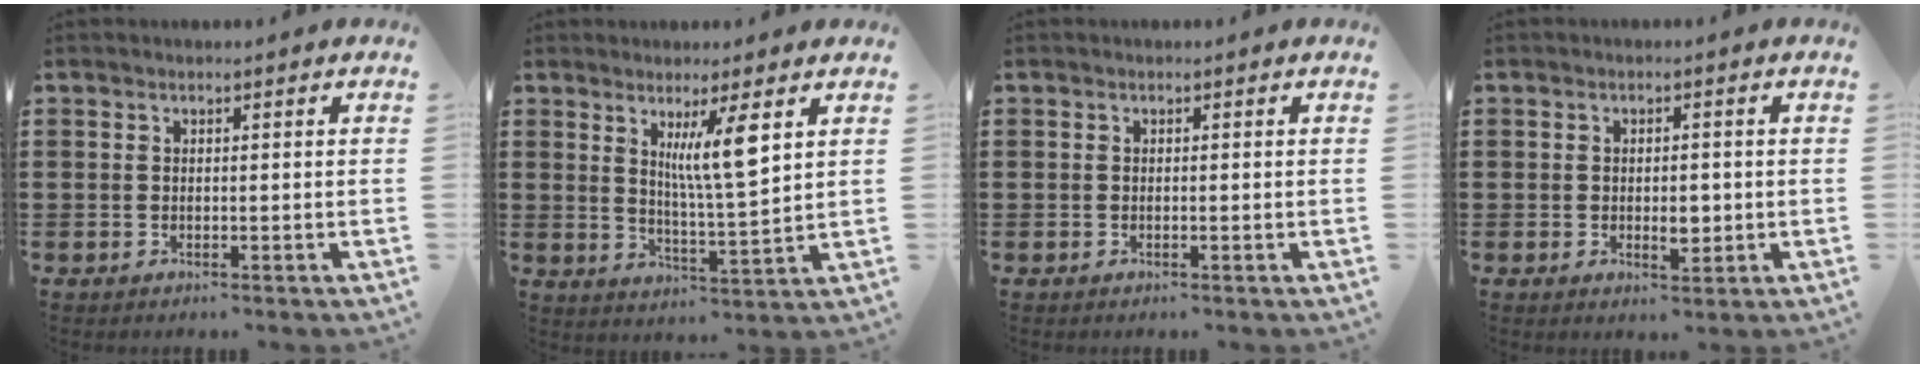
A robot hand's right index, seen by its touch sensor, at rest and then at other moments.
{"total": 7.4, "force": [3.4, 0.8, 6.6], "torque": [-0.120, -0.008, 0.051]}
{"total": 0.0}
{"total": 3.1, "force": [-0.4, 1.7, 2.6], "torque": [-0.042, 0.000, -0.009]}